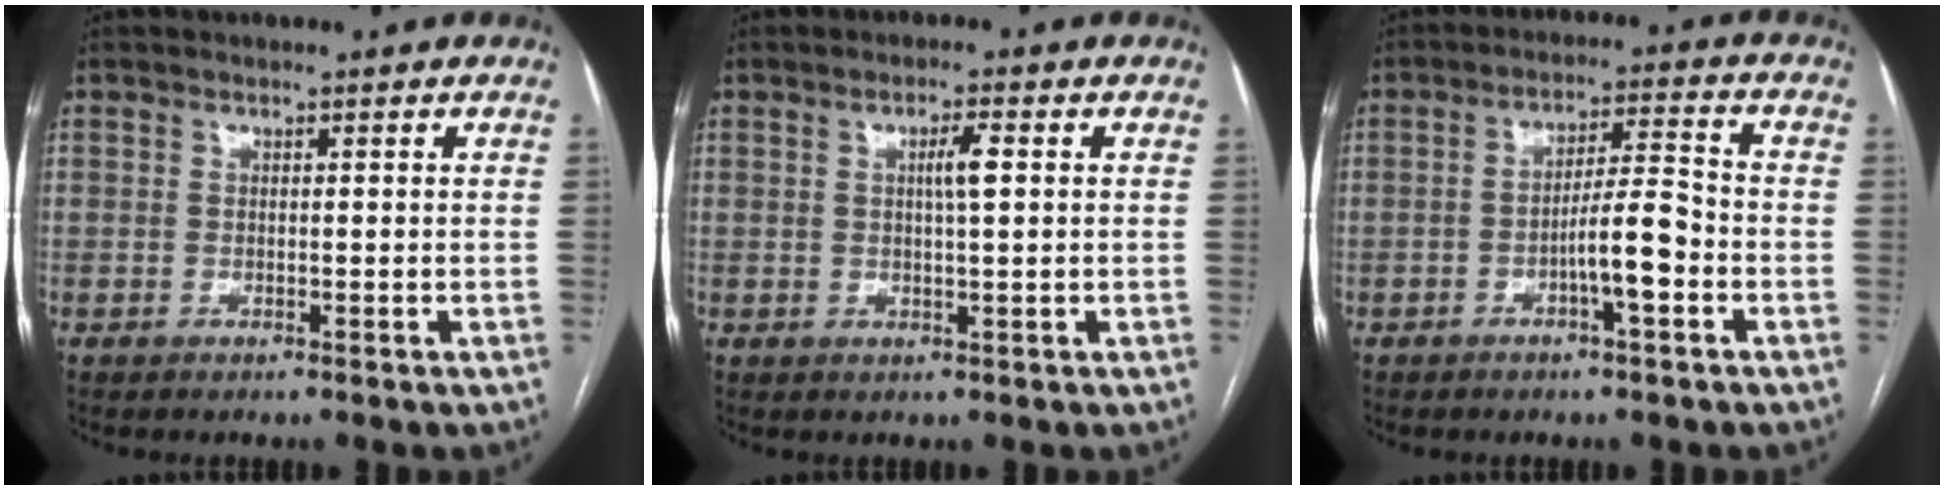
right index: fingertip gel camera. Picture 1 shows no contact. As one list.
[{"total": 2.9, "force": [0.6, 0.1, 2.9], "torque": [-0.050, 0.002, 0.011]}, {"total": 6.9, "force": [-2.6, 0.6, 6.3], "torque": [-0.113, 0.011, -0.042]}]